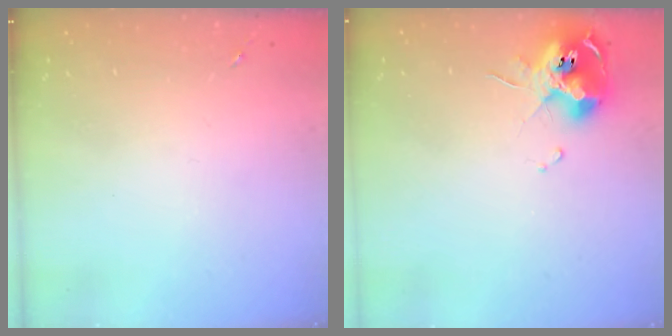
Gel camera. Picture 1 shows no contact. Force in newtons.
{"total": 11.5, "press": 11.4, "slide": 1.8}